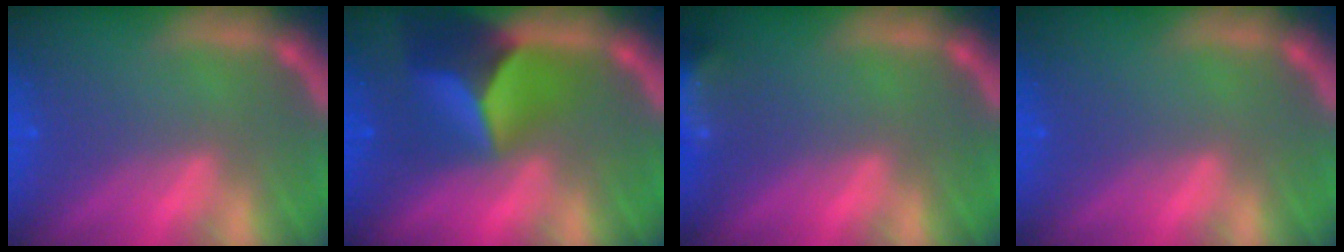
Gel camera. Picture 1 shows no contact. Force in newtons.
{"total": 7.9}
{"total": 5.9}
{"total": 0.0}